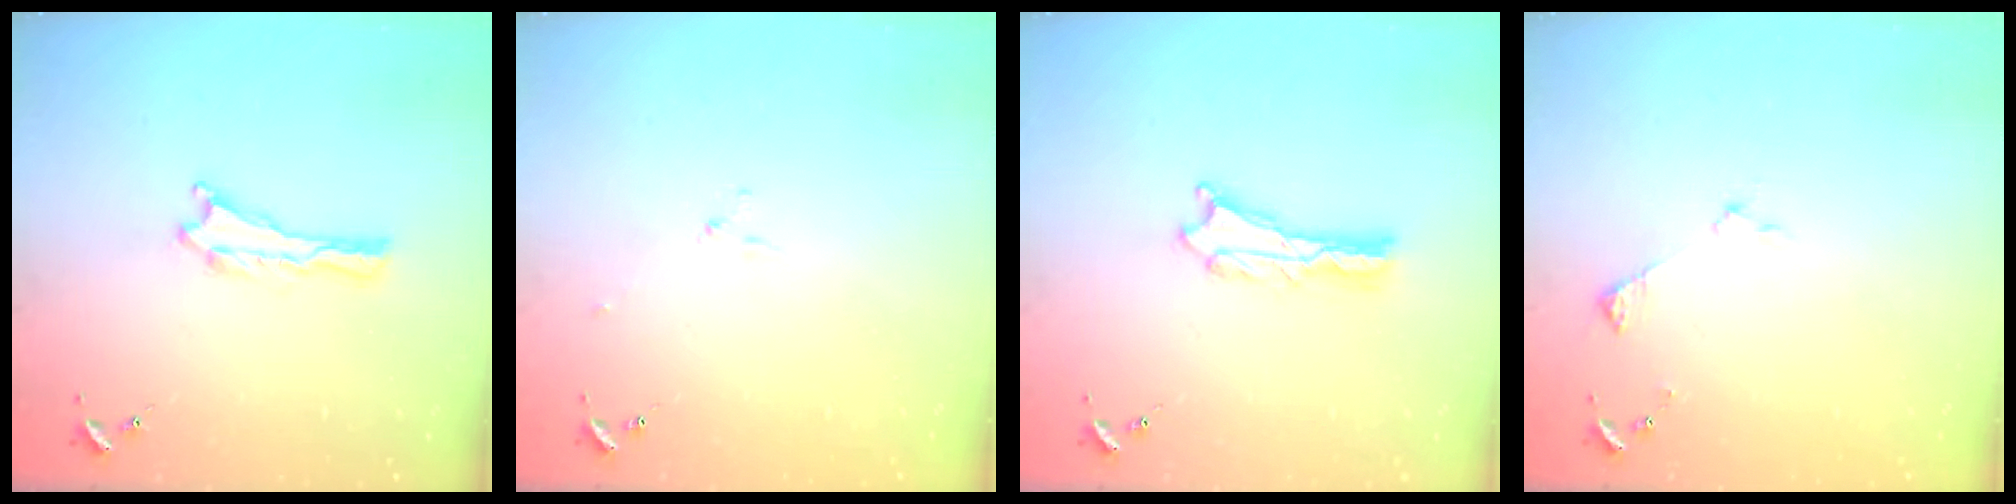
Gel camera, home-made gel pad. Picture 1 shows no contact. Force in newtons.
{"total": 2.9, "press": 2.9, "slide": 0.3}
{"total": 1.3, "press": 1.3, "slide": 0.1}
{"total": 2.9, "press": 2.9, "slide": 0.3}